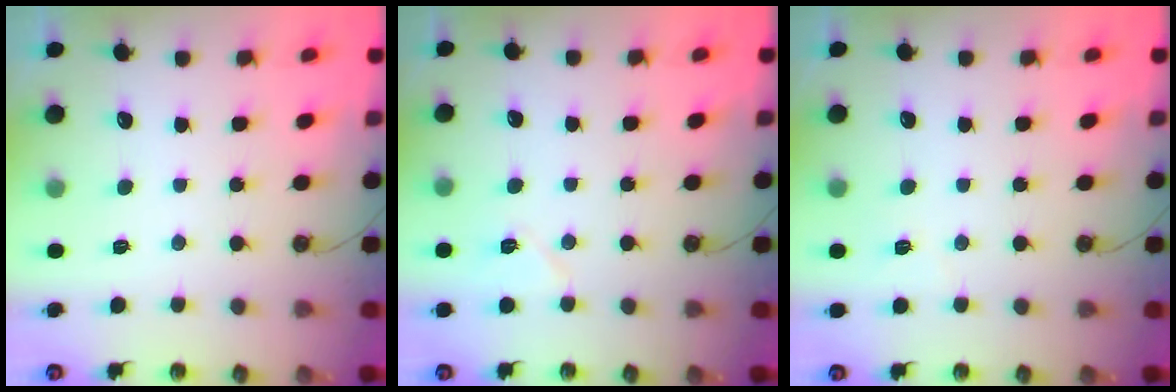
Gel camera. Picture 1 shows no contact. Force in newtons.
{"total": 5.7, "press": 4.3, "slide": 3.7}
{"total": 4.0, "press": 3.1, "slide": 2.6}